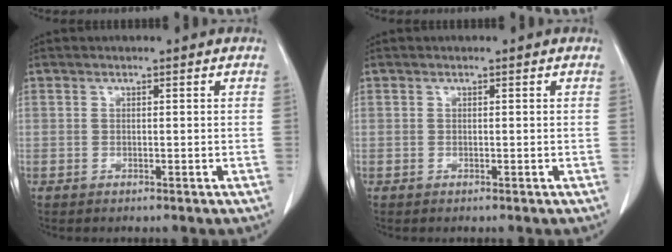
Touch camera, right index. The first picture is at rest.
{"total": 0.0}